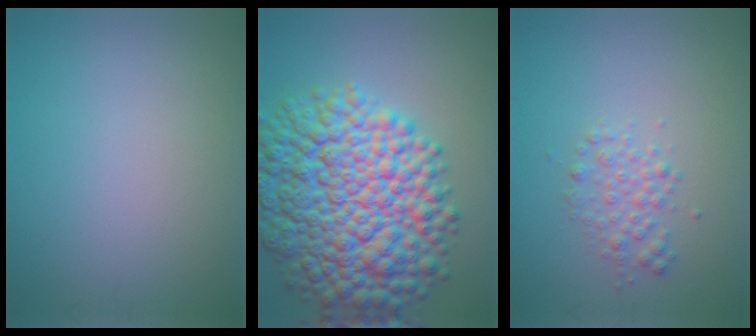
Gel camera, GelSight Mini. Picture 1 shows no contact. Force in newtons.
{"total": 13.4, "press": 13.4, "slide": 0.2}
{"total": 2.0, "press": 2.0, "slide": 0.0}